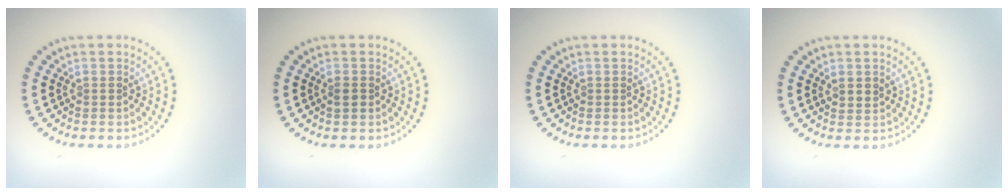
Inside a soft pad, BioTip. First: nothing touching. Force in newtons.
{"total": 0.9, "press": 0.8, "slide": 0.3}
{"total": 0.0}
{"total": 1.1, "press": 1.0, "slide": 0.6}